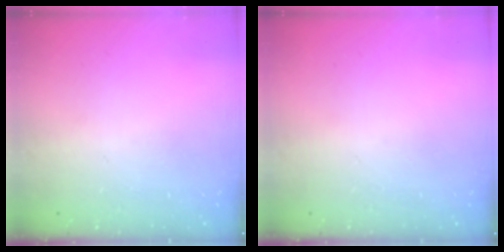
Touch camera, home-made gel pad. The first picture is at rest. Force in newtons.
{"total": 0.0}